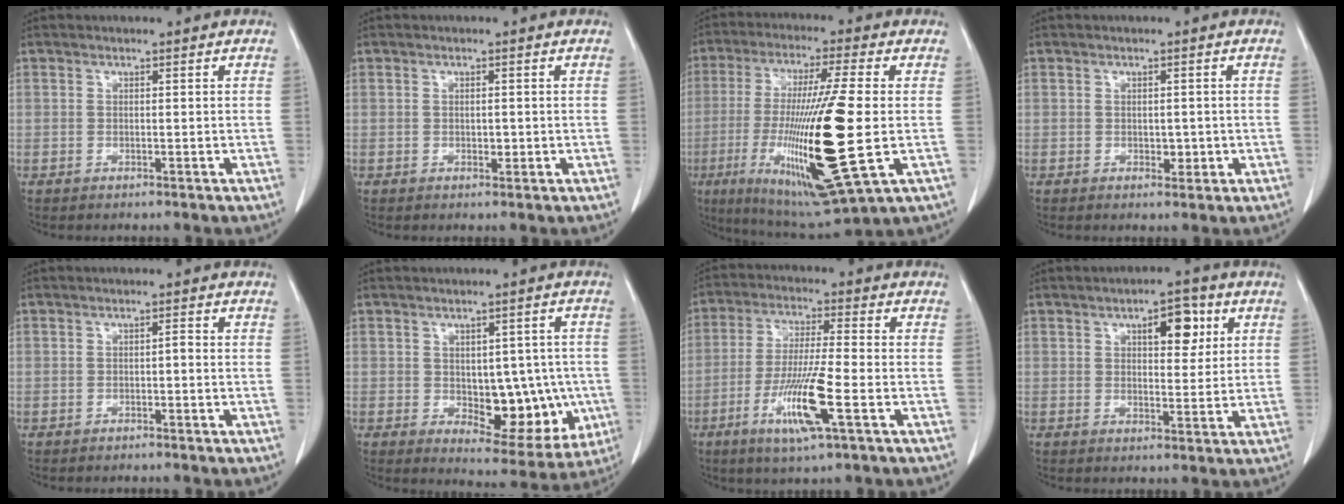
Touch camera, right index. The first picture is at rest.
{"total": 1.2, "force": [-0.1, 0.5, 1.0], "torque": [-0.016, -0.001, 0.000]}
{"total": 22.0, "force": [-4.2, 1.7, 21.6], "torque": [-0.436, -0.037, -0.066]}
{"total": 1.8, "force": [-0.2, 1.2, 1.2], "torque": [-0.011, 0.002, 0.005]}
{"total": 0.9, "force": [-0.3, 0.2, 0.8], "torque": [-0.008, 0.005, -0.004]}
{"total": 11.5, "force": [-1.4, 6.1, 9.6], "torque": [-0.101, 0.009, 0.004]}
{"total": 11.0, "force": [-4.1, 0.2, 10.2], "torque": [-0.195, -0.018, -0.076]}
{"total": 6.1, "force": [2.5, 2.5, 5.0], "torque": [-0.069, 0.006, 0.036]}